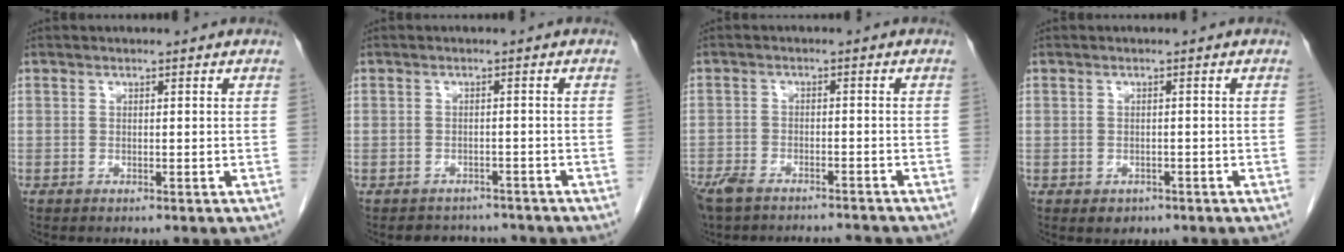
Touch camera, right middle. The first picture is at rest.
{"total": 4.2, "force": [-3.8, 1.7, -0.1], "torque": [0.003, 0.007, -0.050]}
{"total": 9.6, "force": [-8.6, 2.3, 3.7], "torque": [-0.070, 0.002, -0.134]}
{"total": 1.7, "force": [-1.0, 1.2, 0.6], "torque": [-0.009, 0.002, -0.005]}